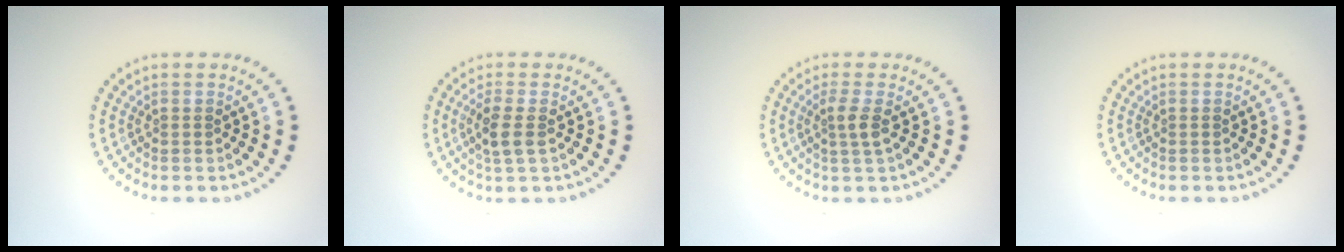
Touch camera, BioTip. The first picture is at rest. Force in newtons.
{"total": 2.3, "press": 2.1, "slide": 0.9}
{"total": 1.9, "press": 1.4, "slide": 1.3}
{"total": 0.0}